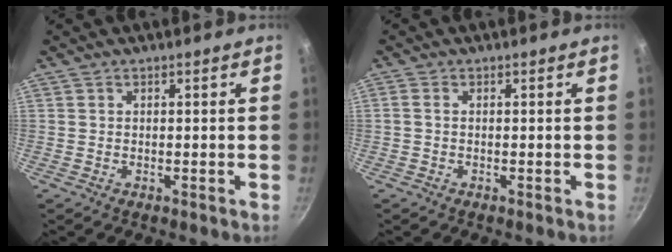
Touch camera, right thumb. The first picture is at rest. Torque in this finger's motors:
{"motor_torque": [0.20, -0.32, -0.30, 0.02, -0.03]}